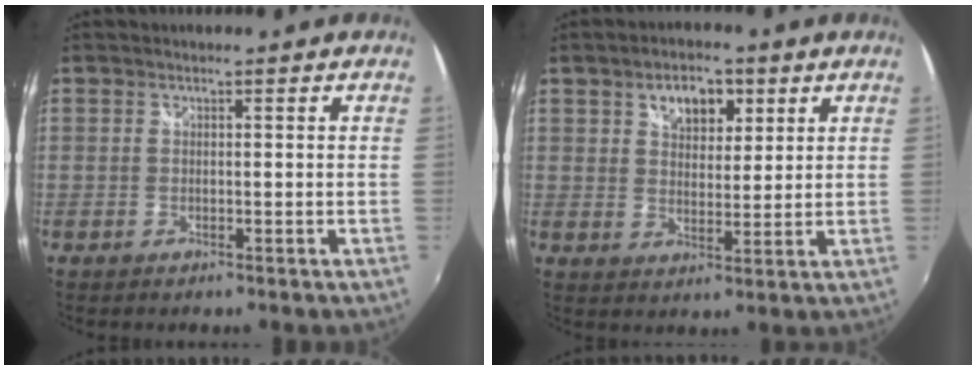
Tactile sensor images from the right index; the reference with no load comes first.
{"total": 7.2, "force": [3.6, 4.4, 4.4], "torque": [-0.068, 0.017, 0.059]}